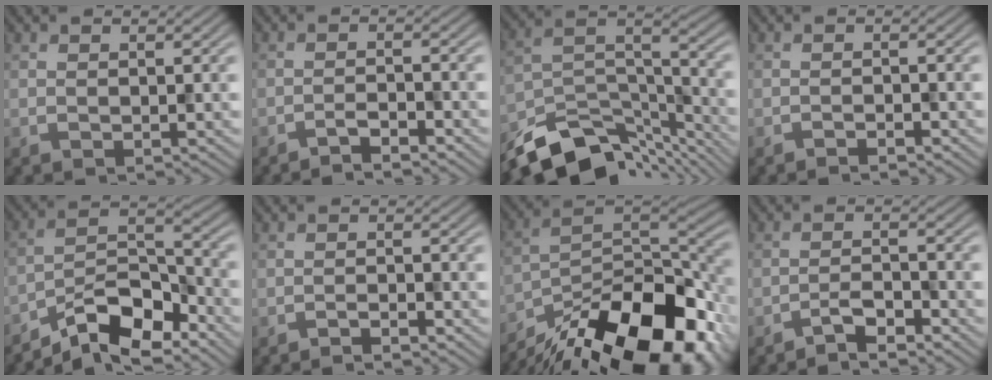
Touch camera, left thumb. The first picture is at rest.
{"total": 2.3, "force": [-2.0, 0.2, 1.1], "torque": [-0.018, 0.004, -0.043]}
{"total": 13.3, "force": [-10.7, 5.1, 6.0], "torque": [-0.130, -0.007, -0.179]}
{"total": 1.2, "force": [-1.0, 0.1, 0.6], "torque": [-0.008, 0.002, -0.021]}
{"total": 10.0, "force": [-7.9, 3.0, 5.3], "torque": [-0.082, 0.009, -0.161]}
{"total": 1.5, "force": [-1.3, 0.1, 0.7], "torque": [-0.010, 0.003, -0.029]}
{"total": 19.8, "force": [-14.1, 7.6, 11.5], "torque": [-0.194, -0.036, -0.220]}
{"total": 3.1, "force": [-2.6, 0.4, 1.6], "torque": [-0.030, 0.006, -0.056]}